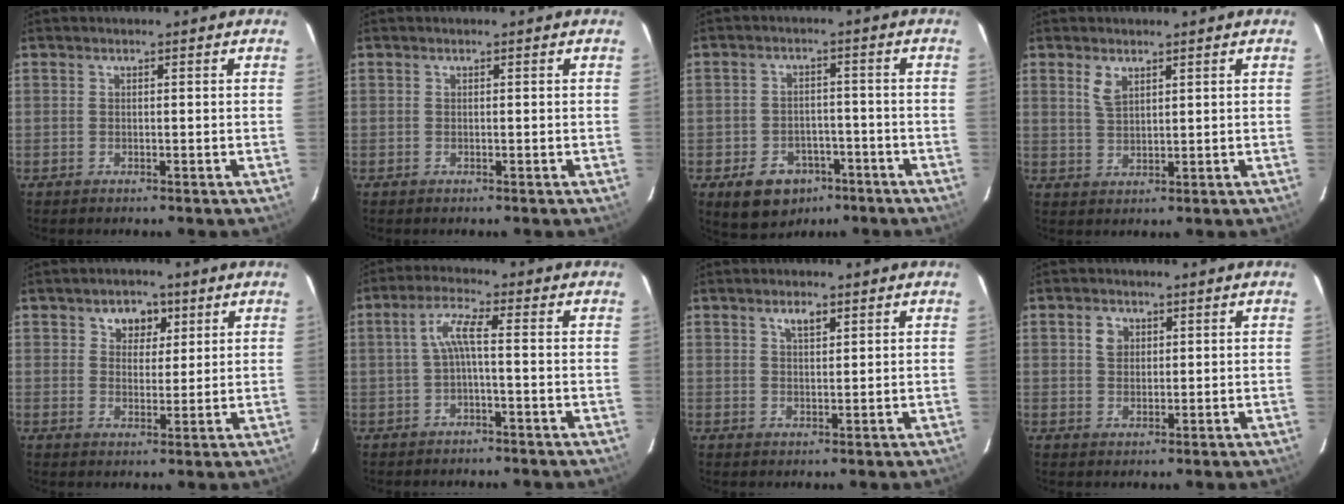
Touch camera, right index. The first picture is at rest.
{"total": 0.0}
{"total": 9.7, "force": [-5.8, 6.9, 3.9], "torque": [-0.086, 0.017, -0.065]}
{"total": 3.2, "force": [1.9, 1.5, 2.1], "torque": [-0.042, 0.000, 0.039]}
{"total": 5.0, "force": [2.2, 4.1, 1.9], "torque": [-0.019, 0.007, 0.035]}
{"total": 4.0, "force": [-1.0, 0.1, 3.8], "torque": [-0.083, 0.006, -0.018]}
{"total": 2.6, "force": [1.6, 1.0, 1.7], "torque": [-0.027, 0.004, 0.028]}
{"total": 3.0, "force": [1.1, 2.4, 1.4], "torque": [-0.019, 0.010, 0.021]}